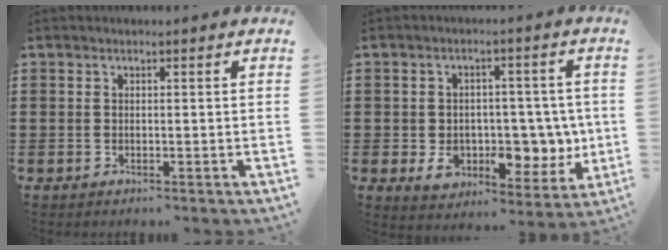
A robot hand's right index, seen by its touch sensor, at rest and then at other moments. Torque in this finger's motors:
{"motor_torque": [2.14, 0.00, 0.59, 0.13]}